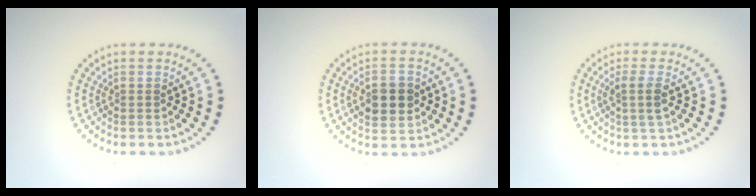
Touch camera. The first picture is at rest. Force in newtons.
{"total": 3.8, "press": 3.8, "slide": 0.1}
{"total": 1.9, "press": 1.6, "slide": 1.0}